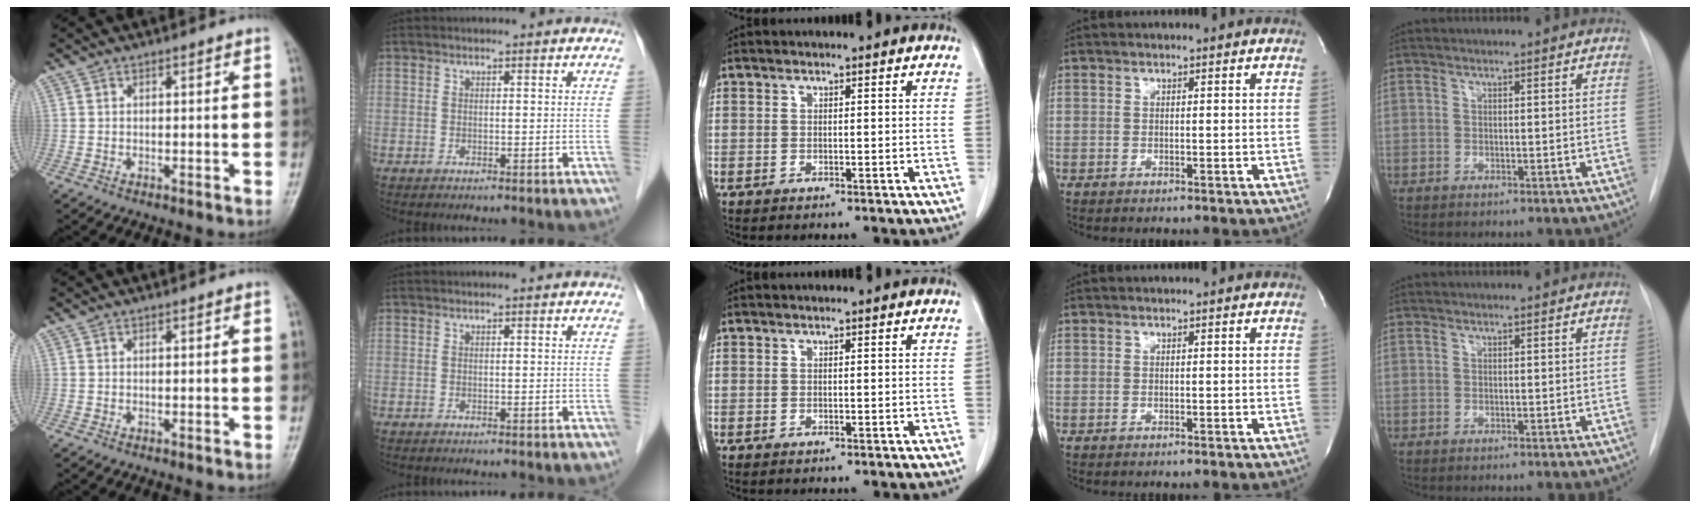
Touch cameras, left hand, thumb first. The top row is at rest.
{}